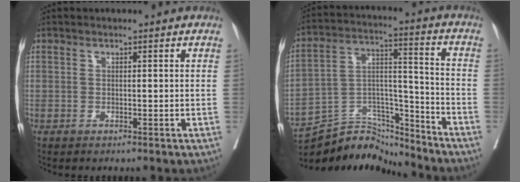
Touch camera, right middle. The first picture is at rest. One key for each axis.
{"total": 13.0, "fx": -12.8, "fy": 2.1, "fz": 1.0, "tx": -0.014, "ty": 0.044, "tz": -0.226}